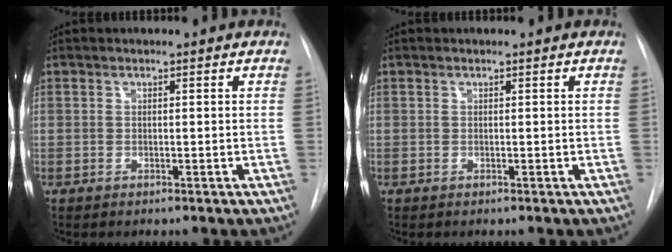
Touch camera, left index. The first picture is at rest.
{"total": 0.0}